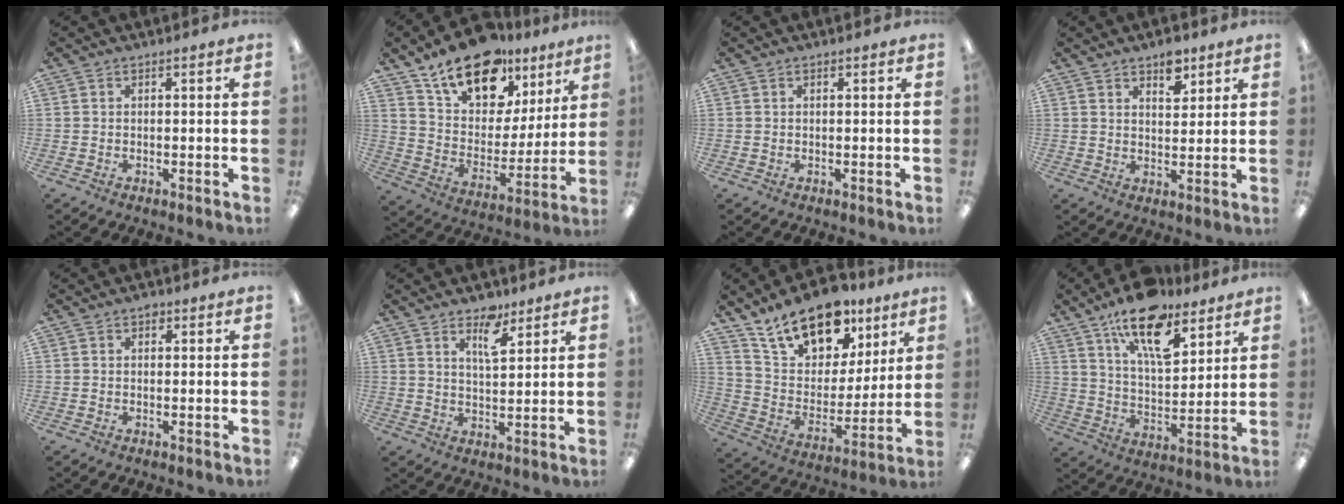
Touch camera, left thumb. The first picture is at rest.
{"total": 19.2, "force": [14.3, 9.9, 8.3], "torque": [-0.153, -0.088, 0.256]}
{"total": 0.0}
{"total": 5.9, "force": [4.3, 3.0, 2.7], "torque": [-0.023, -0.024, 0.071]}
{"total": 1.3, "force": [0.7, 0.9, 0.7], "torque": [-0.006, 0.000, 0.010]}
{"total": 7.2, "force": [4.9, 2.9, 4.4], "torque": [-0.061, -0.027, 0.081]}
{"total": 17.5, "force": [13.2, 9.1, 7.2], "torque": [-0.128, -0.085, 0.240]}
{"total": 16.6, "force": [11.4, 6.8, 9.9], "torque": [-0.161, -0.055, 0.195]}